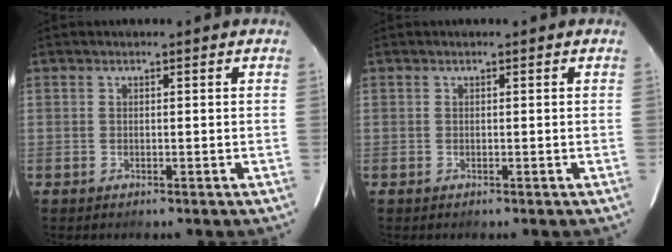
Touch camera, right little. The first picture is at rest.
{"total": 0.0}